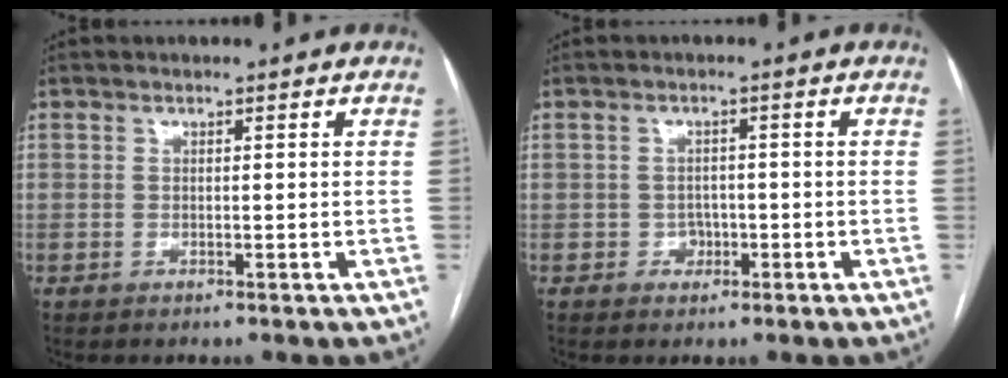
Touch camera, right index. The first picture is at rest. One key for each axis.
{"total": 2.4, "fx": -0.8, "fy": 2.0, "fz": 0.9, "tx": -0.006, "ty": 0.007, "tz": -0.010}